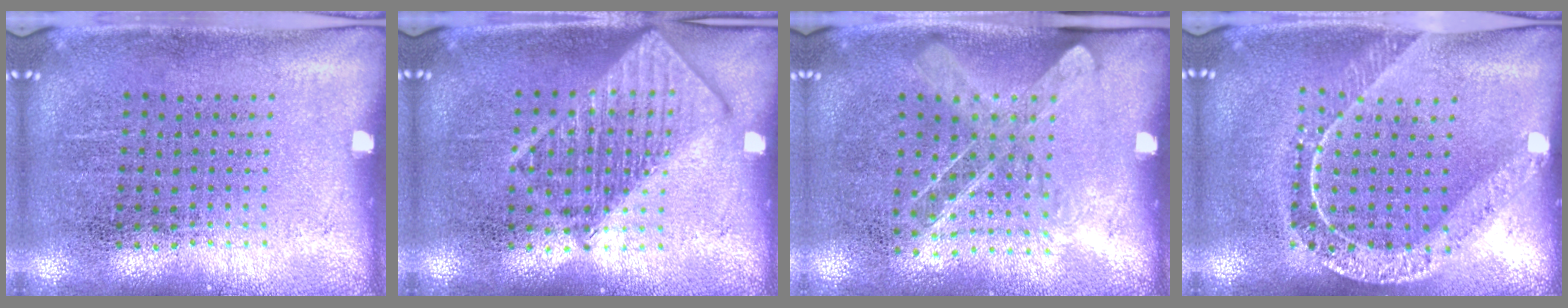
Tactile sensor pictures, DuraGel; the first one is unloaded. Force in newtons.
{"total": 2.9, "press": 2.9, "slide": 0.4}
{"total": 1.3, "press": 1.0, "slide": 0.7}
{"total": 1.7, "press": 1.5, "slide": 0.8}